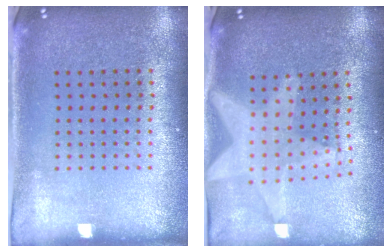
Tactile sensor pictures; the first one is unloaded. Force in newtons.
{"total": 2.1, "press": 1.7, "slide": 1.2}